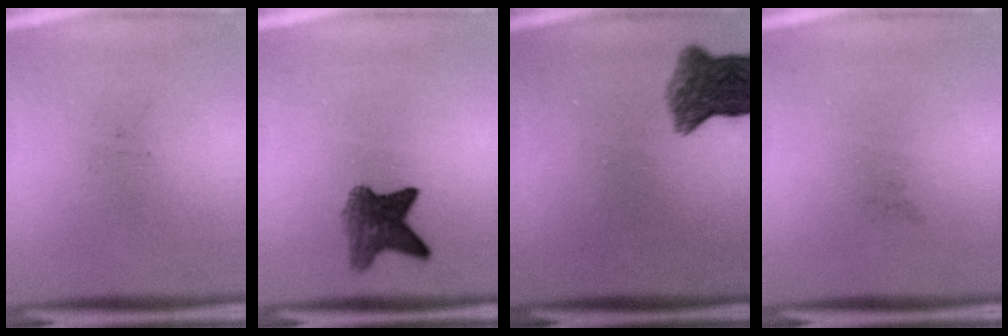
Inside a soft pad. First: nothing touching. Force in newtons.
{"total": 5.6}
{"total": 6.4}
{"total": 0.0}